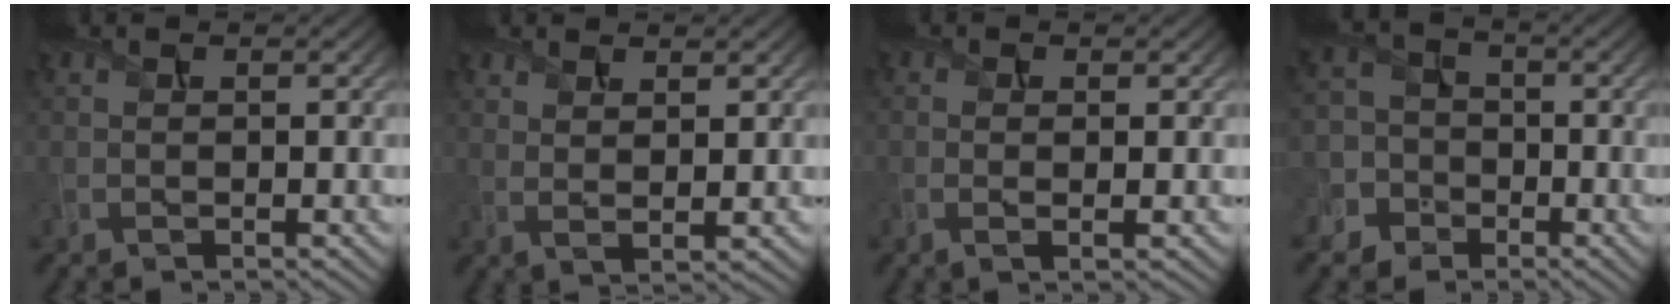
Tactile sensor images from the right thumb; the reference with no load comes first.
{"total": 2.7, "force": [1.8, 0.6, 1.8], "torque": [-0.036, -0.007, 0.040]}
{"total": 1.6, "force": [-0.1, 0.3, 1.5], "torque": [-0.033, -0.002, -0.003]}
{"total": 7.1, "force": [-3.1, 6.1, 1.8], "torque": [-0.055, -0.010, -0.086]}